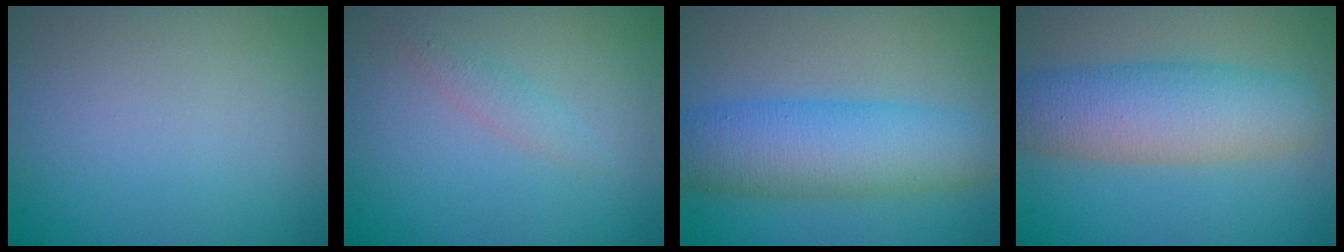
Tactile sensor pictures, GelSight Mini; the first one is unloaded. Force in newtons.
{"total": 1.1, "press": 1.1, "slide": 0.0}
{"total": 7.2, "press": 7.2, "slide": 0.2}
{"total": 6.9, "press": 6.9, "slide": 0.3}